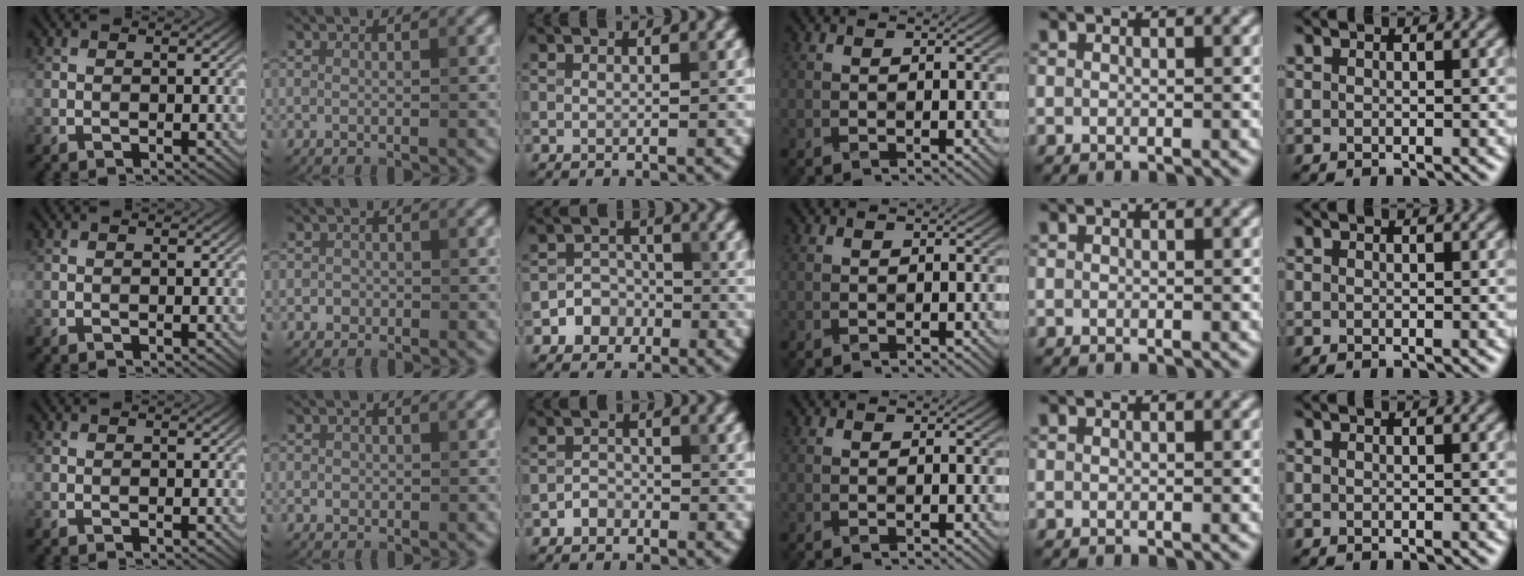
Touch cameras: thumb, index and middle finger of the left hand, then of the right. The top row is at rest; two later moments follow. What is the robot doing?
{"motion": "fold", "object": "origami paper"}